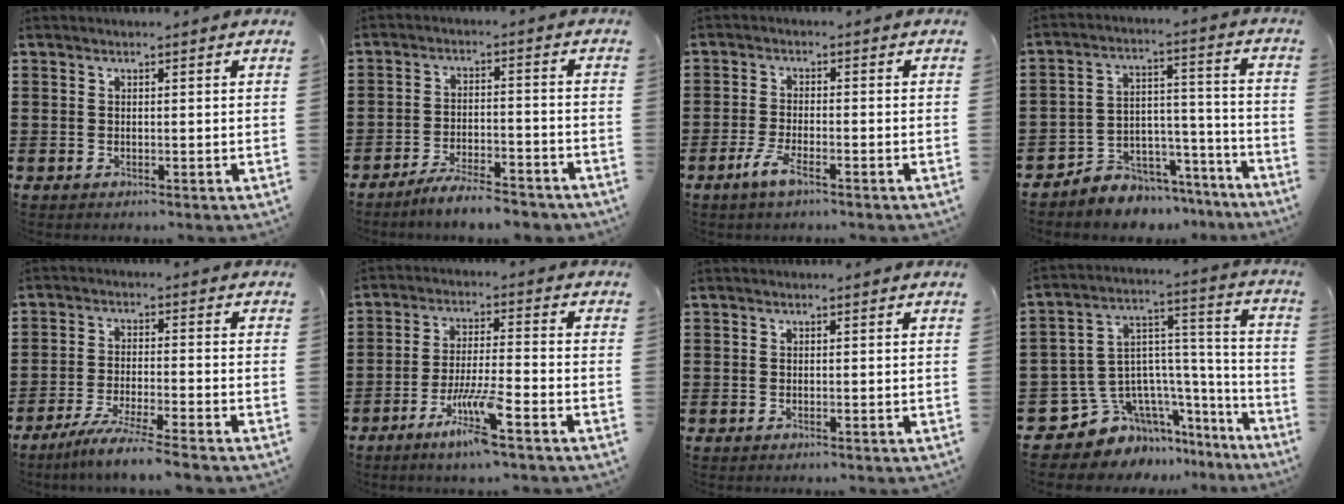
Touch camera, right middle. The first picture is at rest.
{"total": 5.7, "force": [-5.4, 0.3, 1.9], "torque": [-0.036, -0.003, -0.104]}
{"total": 4.0, "force": [-2.4, 0.8, 3.1], "torque": [-0.071, -0.006, -0.048]}
{"total": 5.5, "force": [-5.0, 2.4, 0.0], "torque": [-0.003, 0.014, -0.098]}
{"total": 5.5, "force": [-4.8, -0.6, 2.6], "torque": [-0.053, -0.019, -0.091]}
{"total": 7.6, "force": [-4.8, 0.6, 5.9], "torque": [-0.112, -0.006, -0.089]}
{"total": 0.0}
{"total": 8.5, "force": [-5.7, 6.1, 1.5], "torque": [-0.066, -0.018, -0.101]}